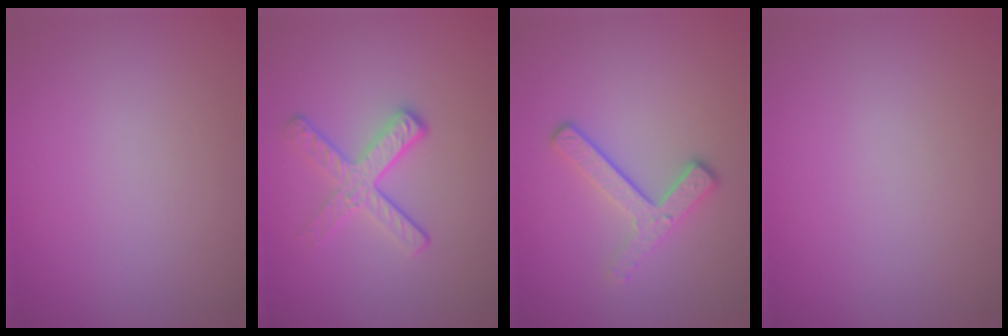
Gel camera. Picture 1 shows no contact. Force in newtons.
{"total": 3.1, "press": 2.6, "slide": 1.8}
{"total": 3.2, "press": 2.4, "slide": 2.2}
{"total": 0.0}